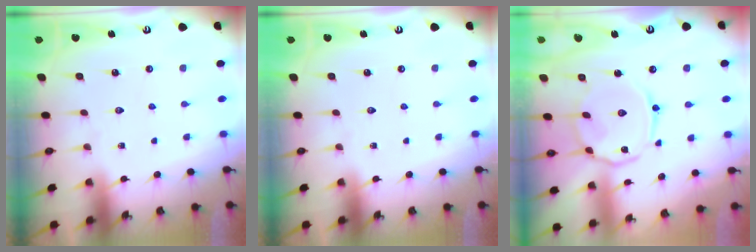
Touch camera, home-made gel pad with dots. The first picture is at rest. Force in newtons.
{"total": 0.0}
{"total": 9.5, "press": 9.5, "slide": 0.5}